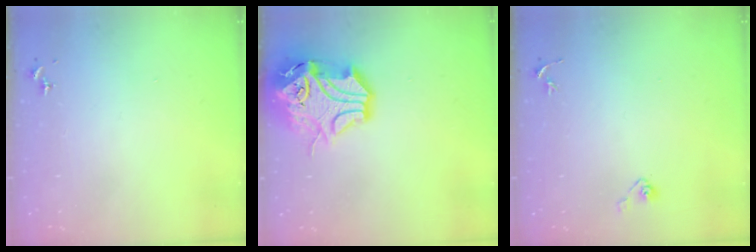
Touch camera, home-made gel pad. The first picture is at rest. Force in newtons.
{"total": 17.9, "press": 17.7, "slide": 2.6}
{"total": 3.7, "press": 3.4, "slide": 1.3}